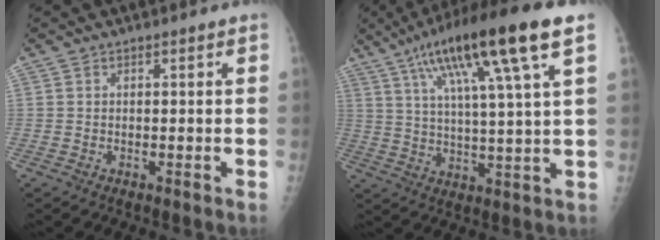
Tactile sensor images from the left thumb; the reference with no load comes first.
{"total": 18.8, "force": [9.4, 1.7, 16.2], "torque": [-0.274, -0.004, 0.156]}